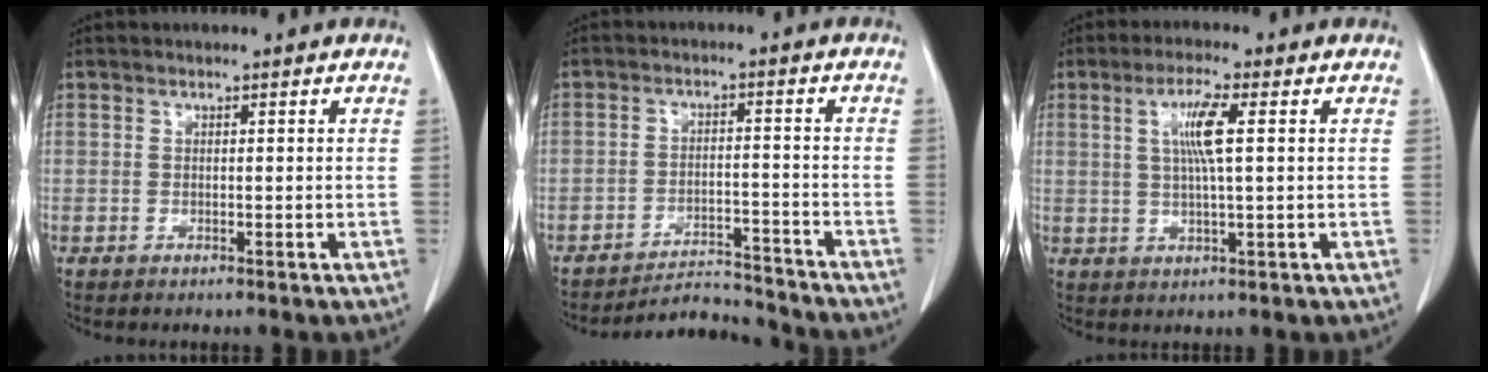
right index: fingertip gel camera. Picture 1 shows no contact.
{"total": 6.3, "force": [-6.2, 0.4, -0.8], "torque": [0.013, 0.010, -0.101]}
{"total": 5.7, "force": [1.4, 0.1, 5.6], "torque": [-0.106, 0.001, 0.026]}